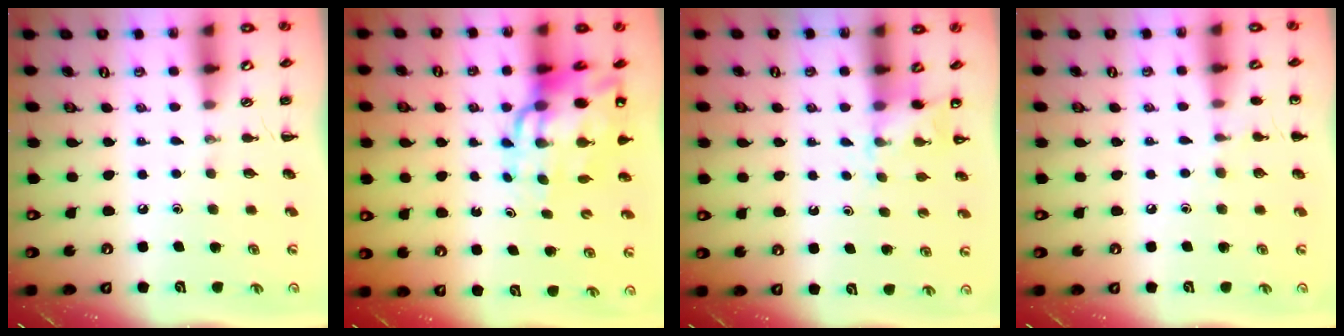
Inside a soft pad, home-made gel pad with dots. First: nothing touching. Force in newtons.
{"total": 14.4, "press": 13.8, "slide": 4.1}
{"total": 6.0, "press": 5.9, "slide": 1.1}
{"total": 4.3, "press": 4.1, "slide": 1.4}